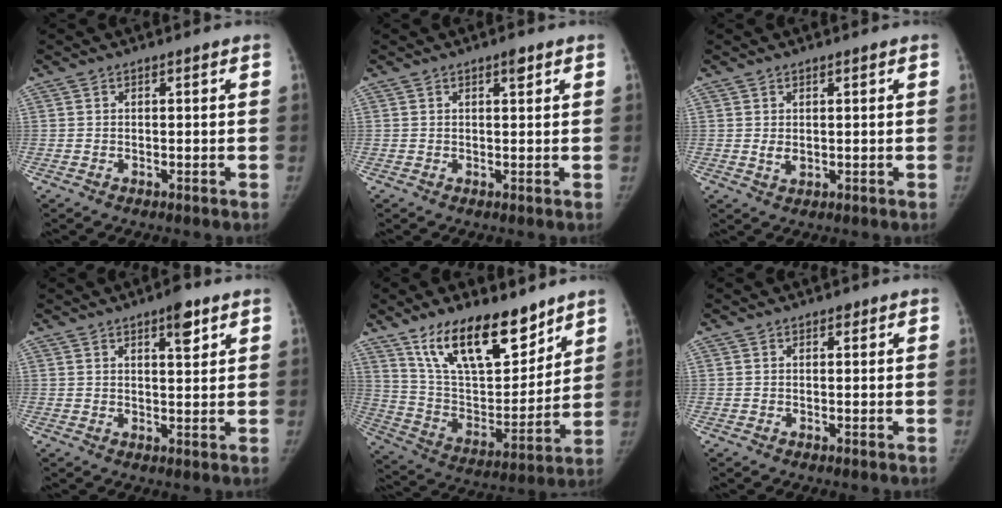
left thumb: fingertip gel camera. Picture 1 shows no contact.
{"total": 1.8, "force": [1.1, 0.6, 1.3], "torque": [-0.015, -0.004, 0.015]}
{"total": 2.0, "force": [0.5, 1.2, 1.5], "torque": [-0.022, -0.007, 0.014]}
{"total": 5.0, "force": [2.9, 1.7, 3.7], "torque": [-0.041, -0.015, 0.040]}
{"total": 21.0, "force": [14.2, 9.0, 12.6], "torque": [-0.167, -0.074, 0.256]}
{"total": 0.9, "force": [0.6, 0.5, 0.4], "torque": [0.000, -0.003, 0.005]}